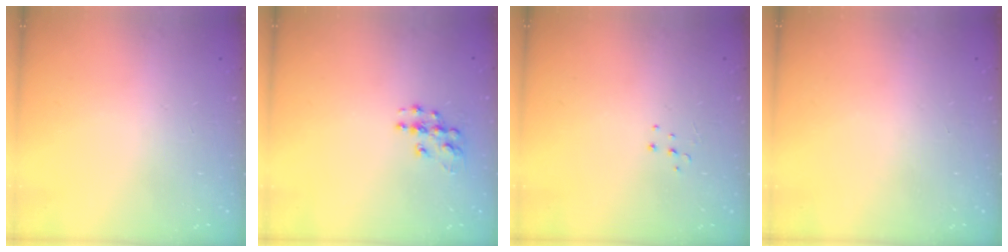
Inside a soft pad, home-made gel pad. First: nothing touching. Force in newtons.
{"total": 8.2, "press": 8.2, "slide": 0.4}
{"total": 4.3, "press": 4.3, "slide": 0.3}
{"total": 0.0}